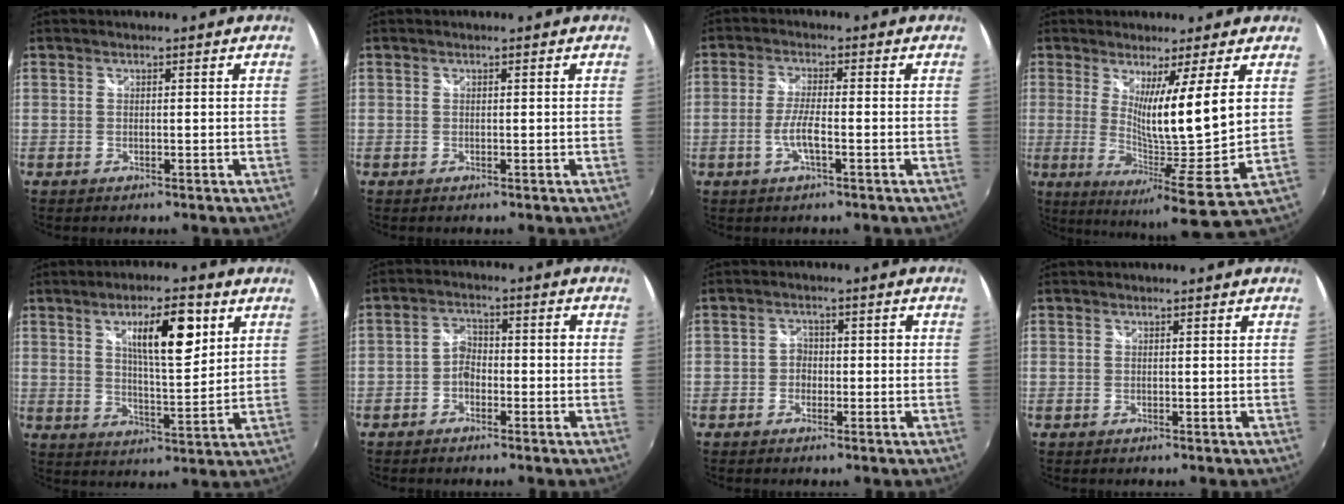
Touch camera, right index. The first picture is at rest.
{"total": 0.0}
{"total": 4.0, "force": [-1.8, 0.1, 3.5], "torque": [-0.076, -0.002, -0.035]}
{"total": 13.2, "force": [3.5, -2.4, 12.5], "torque": [-0.188, -0.032, 0.054]}
{"total": 11.2, "force": [4.6, 3.3, 9.6], "torque": [-0.148, 0.006, 0.077]}
{"total": 3.7, "force": [-2.1, 2.4, 1.9], "torque": [-0.036, 0.011, -0.036]}
{"total": 2.7, "force": [-1.3, 2.2, 0.7], "torque": [-0.012, 0.006, -0.026]}
{"total": 0.0}